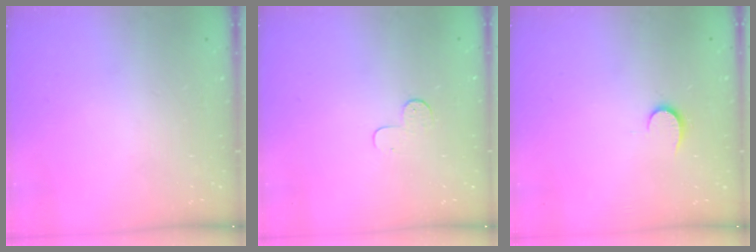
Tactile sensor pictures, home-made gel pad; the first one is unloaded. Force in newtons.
{"total": 5.0, "press": 4.9, "slide": 0.5}
{"total": 6.7, "press": 6.7, "slide": 0.6}